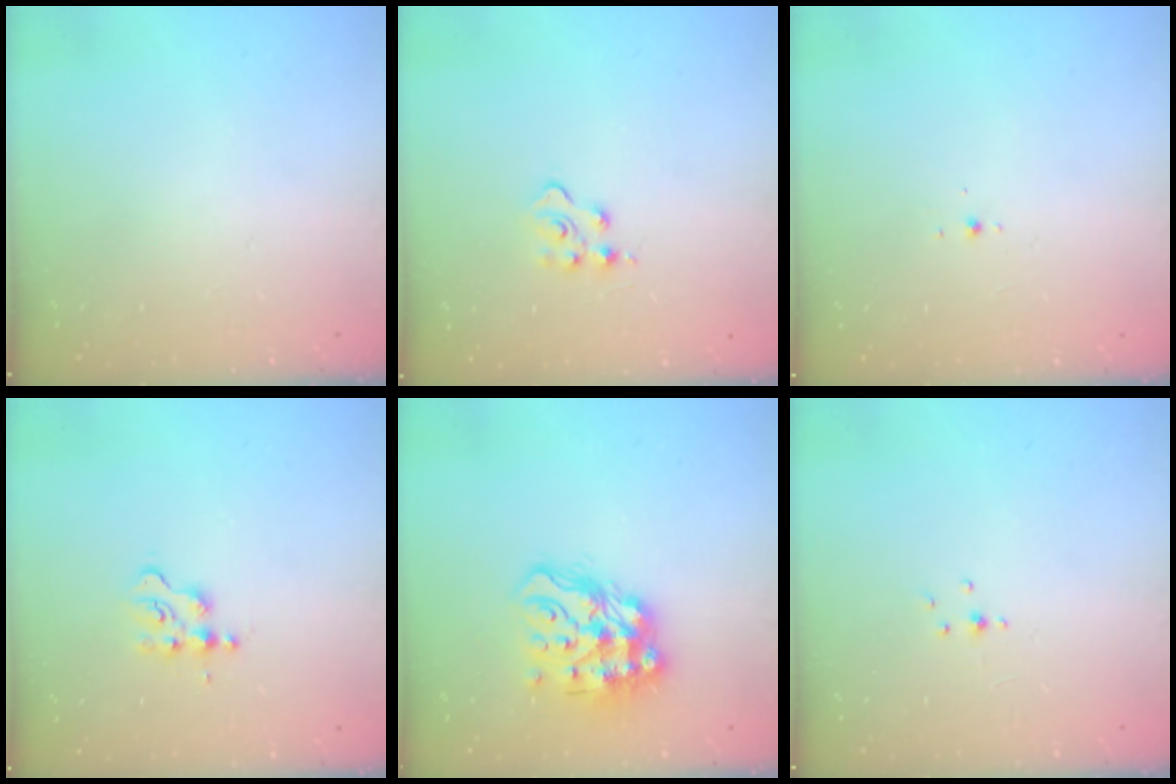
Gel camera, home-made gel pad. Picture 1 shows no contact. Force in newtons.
{"total": 3.9, "press": 3.8, "slide": 0.7}
{"total": 2.8, "press": 2.8, "slide": 0.7}
{"total": 2.9, "press": 2.9, "slide": 0.4}
{"total": 14.5, "press": 14.5, "slide": 0.7}
{"total": 1.8, "press": 1.8, "slide": 0.2}